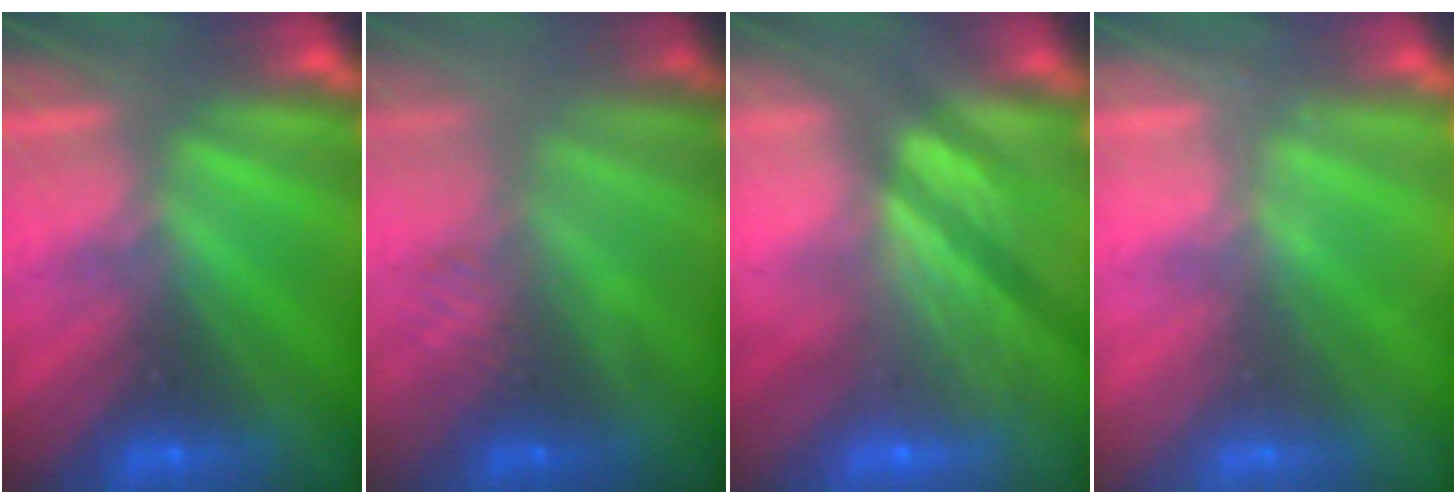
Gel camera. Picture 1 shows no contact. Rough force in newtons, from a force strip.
{"total": 2.5}
{"total": 7.8}
{"total": 2.2}